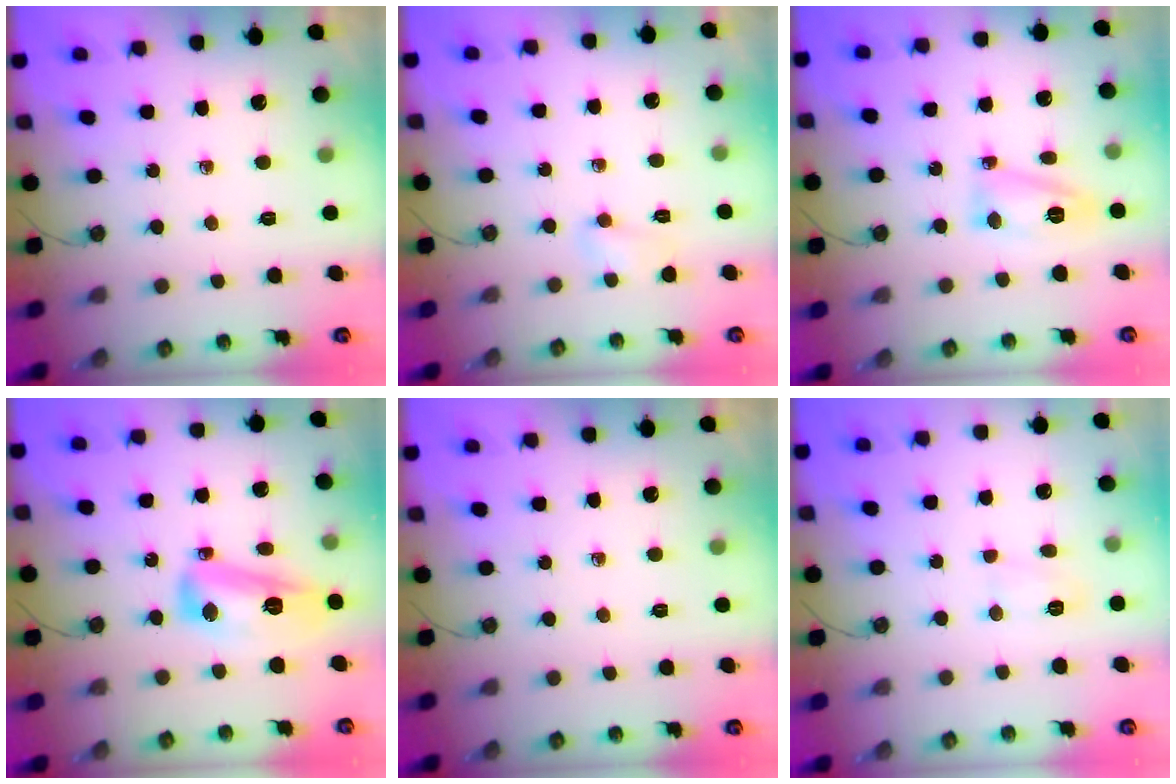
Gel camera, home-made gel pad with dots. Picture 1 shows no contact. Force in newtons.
{"total": 7.0, "press": 4.1, "slide": 5.7}
{"total": 9.6, "press": 9.6, "slide": 1.0}
{"total": 12.7, "press": 12.6, "slide": 1.3}
{"total": 0.0}
{"total": 4.0, "press": 3.9, "slide": 0.6}